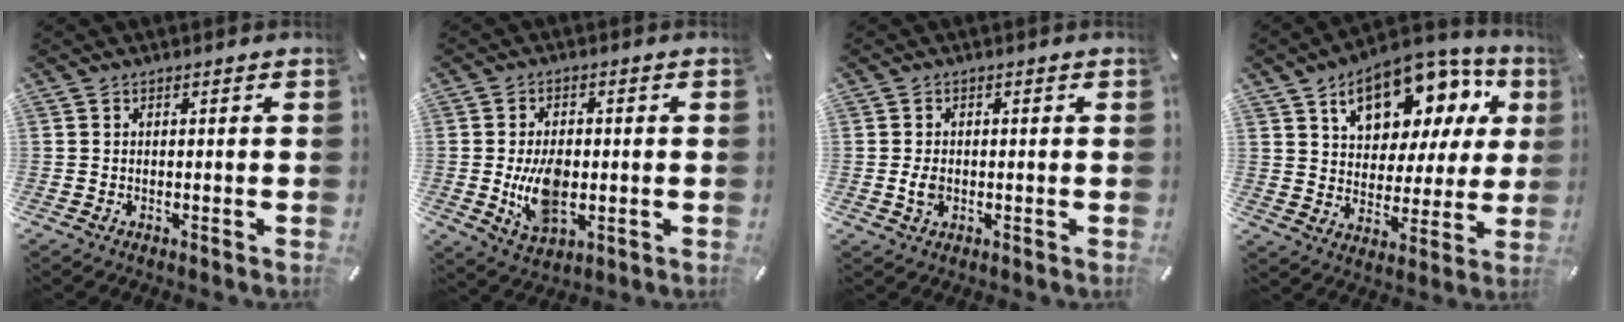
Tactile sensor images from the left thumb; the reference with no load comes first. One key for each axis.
{"total": 10.0, "fx": -0.9, "fy": 6.2, "fz": 7.8, "tx": -0.140, "ty": -0.008, "tz": -0.015}
{"total": 3.0, "fx": -0.3, "fy": 2.2, "fz": 2.1, "tx": -0.044, "ty": 0.002, "tz": -0.006}
{"total": 16.1, "fx": 9.3, "fy": 9.8, "fz": 8.8, "tx": -0.141, "ty": -0.049, "tz": 0.162}